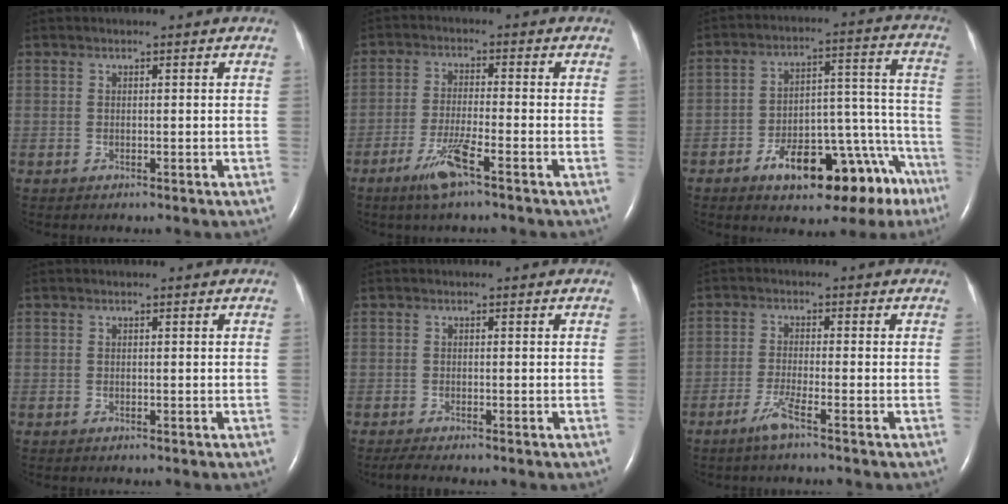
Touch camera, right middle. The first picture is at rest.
{"total": 5.8, "force": [-3.6, 0.1, 4.6], "torque": [-0.099, -0.011, -0.070]}
{"total": 19.2, "force": [-12.3, 7.4, 12.7], "torque": [-0.102, 0.070, -0.171]}
{"total": 0.0}
{"total": 1.6, "force": [-1.3, -0.2, 0.9], "torque": [-0.028, -0.008, -0.027]}
{"total": 3.2, "force": [-2.2, -0.4, 2.3], "torque": [-0.055, -0.007, -0.048]}